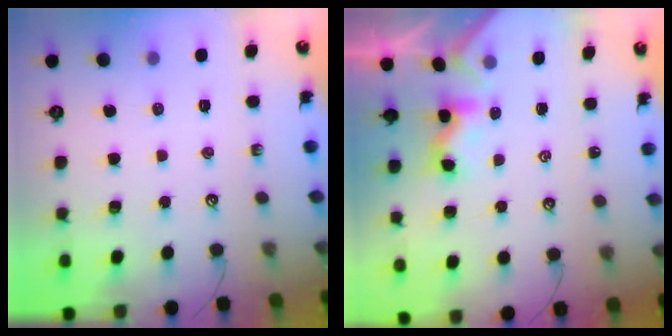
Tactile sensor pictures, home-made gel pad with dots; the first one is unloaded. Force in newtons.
{"total": 1.7, "press": 1.7, "slide": 0.5}